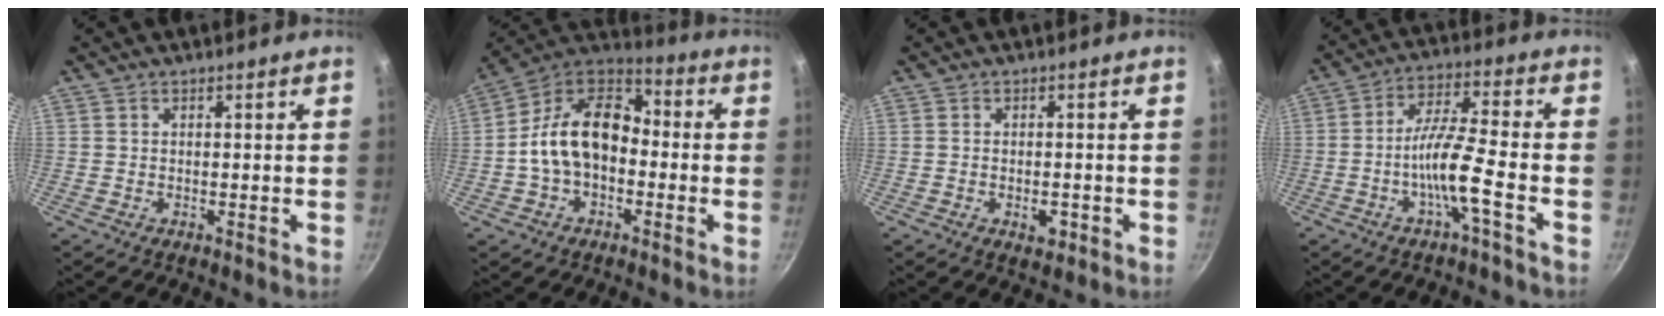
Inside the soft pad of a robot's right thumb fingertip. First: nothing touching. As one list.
[{"total": 16.1, "force": [-1.8, 10.9, 11.7], "torque": [-0.174, 0.053, -0.051]}, {"total": 2.8, "force": [-1.0, 1.6, 2.1], "torque": [-0.025, 0.006, -0.013]}, {"total": 9.0, "force": [-3.6, 1.0, 8.2], "torque": [-0.159, 0.037, -0.072]}]